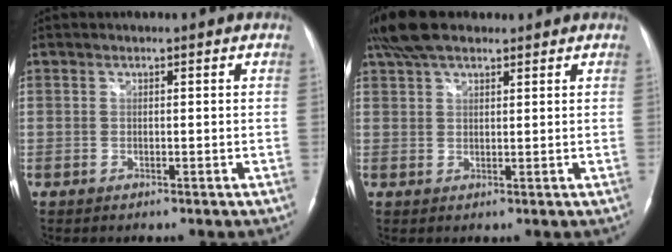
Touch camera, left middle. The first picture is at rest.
{"total": 7.0, "force": [5.4, 2.5, 3.7], "torque": [-0.080, 0.028, 0.102]}